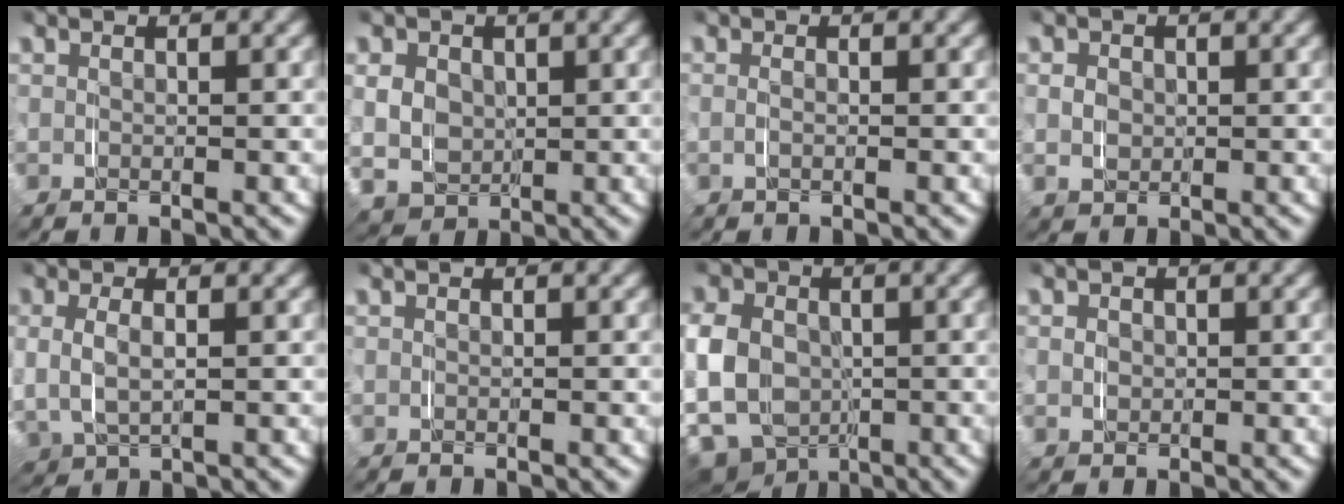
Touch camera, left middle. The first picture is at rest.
{"total": 5.6, "force": [-0.3, 5.3, 1.5], "torque": [-0.042, -0.031, 0.002]}
{"total": 0.7, "force": [-0.3, -0.6, -0.3], "torque": [0.004, -0.002, -0.005]}
{"total": 1.3, "force": [-0.1, 1.2, -0.3], "torque": [0.006, -0.009, 0.004]}
{"total": 1.8, "force": [0.3, 1.7, 0.7], "torque": [-0.031, -0.006, 0.003]}
{"total": 0.0}
{"total": 12.4, "force": [-4.0, 11.3, 3.3], "torque": [-0.090, -0.042, -0.072]}
{"total": 1.0, "force": [-0.3, 0.9, -0.4], "torque": [0.007, -0.008, -0.001]}